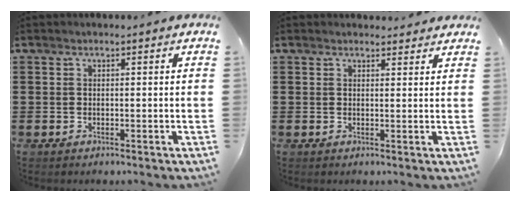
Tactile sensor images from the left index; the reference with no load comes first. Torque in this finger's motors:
{"motor_torque": [2.13, 0.01, 0.13, -0.01]}